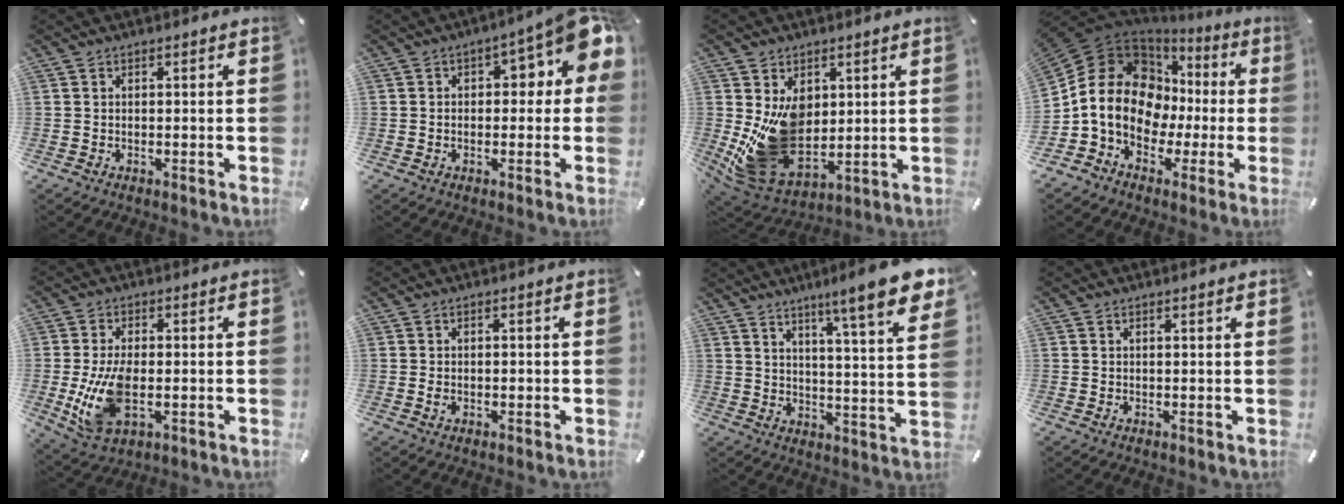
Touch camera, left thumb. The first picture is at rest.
{"total": 9.3, "force": [2.9, 4.3, 7.7], "torque": [-0.098, -0.027, 0.044]}
{"total": 15.5, "force": [1.6, 12.2, 9.5], "torque": [-0.186, -0.033, 0.039]}
{"total": 18.8, "force": [-0.1, 15.9, 10.0], "torque": [-0.202, -0.009, 0.006]}
{"total": 10.8, "force": [-1.4, 6.3, 8.7], "torque": [-0.185, -0.010, -0.019]}
{"total": 1.0, "force": [-0.2, 0.6, 0.7], "torque": [-0.014, 0.001, -0.005]}
{"total": 13.2, "force": [9.5, 1.0, 9.0], "torque": [-0.141, -0.069, 0.149]}
{"total": 0.5, "force": [0.4, 0.0, 0.4], "torque": [-0.006, -0.002, 0.007]}